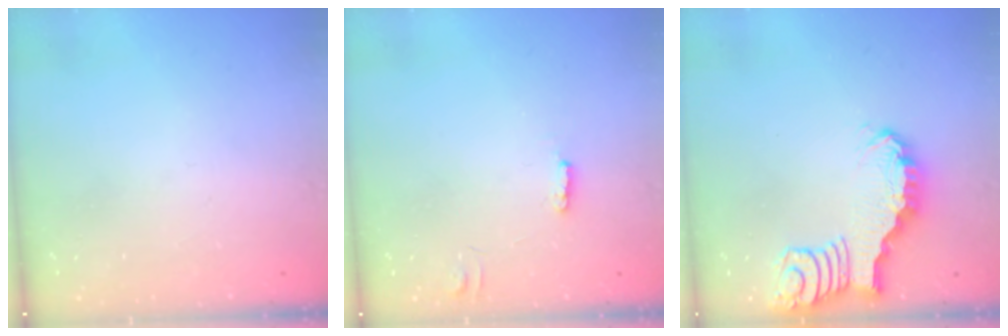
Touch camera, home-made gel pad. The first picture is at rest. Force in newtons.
{"total": 2.6, "press": 2.6, "slide": 0.4}
{"total": 2.8, "press": 2.7, "slide": 0.4}